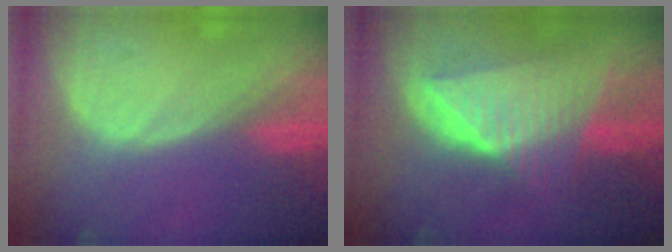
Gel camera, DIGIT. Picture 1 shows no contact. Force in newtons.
{"total": 10.0, "press": 10.0, "slide": 0.6}